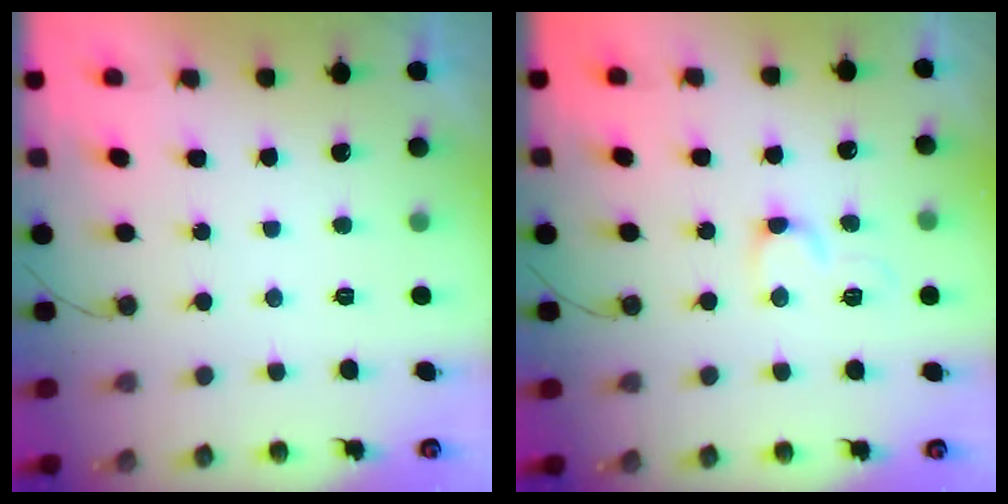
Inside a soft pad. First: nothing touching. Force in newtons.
{"total": 4.9, "press": 4.8, "slide": 0.5}